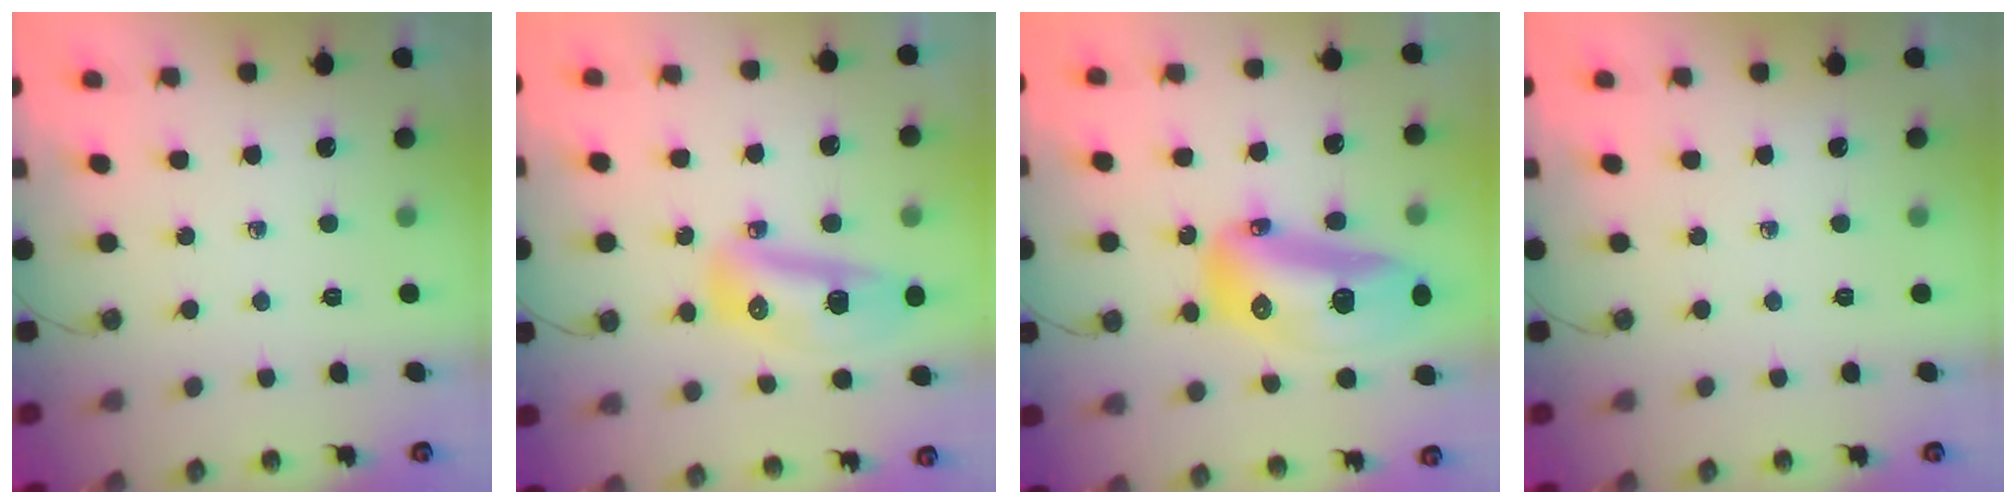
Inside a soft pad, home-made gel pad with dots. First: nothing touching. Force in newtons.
{"total": 14.1, "press": 13.6, "slide": 3.7}
{"total": 21.7, "press": 21.5, "slide": 3.2}
{"total": 0.0}